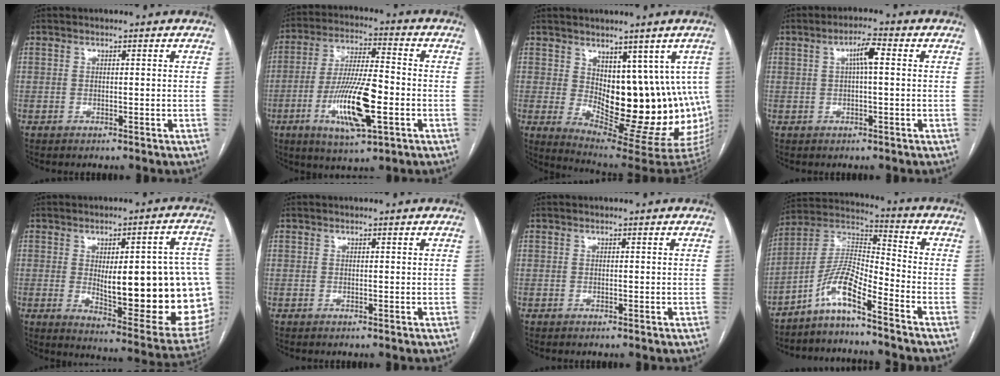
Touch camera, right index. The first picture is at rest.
{"total": 13.9, "force": [-4.2, 2.7, 13.0], "torque": [-0.253, -0.007, -0.069]}
{"total": 16.2, "force": [1.2, 7.7, 14.2], "torque": [-0.171, -0.008, 0.040]}
{"total": 3.9, "force": [0.7, 0.5, 3.8], "torque": [-0.067, 0.013, 0.012]}
{"total": 25.7, "force": [-1.1, 6.2, 25.0], "torque": [-0.233, 0.014, 0.012]}
{"total": 0.0}
{"total": 0.0}
{"total": 8.9, "force": [-6.2, 0.6, 6.4], "torque": [-0.135, 0.015, -0.122]}